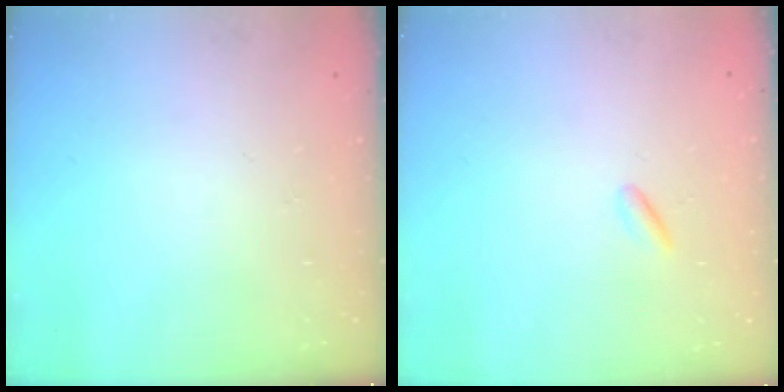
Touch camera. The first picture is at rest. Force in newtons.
{"total": 1.2, "press": 1.0, "slide": 0.6}